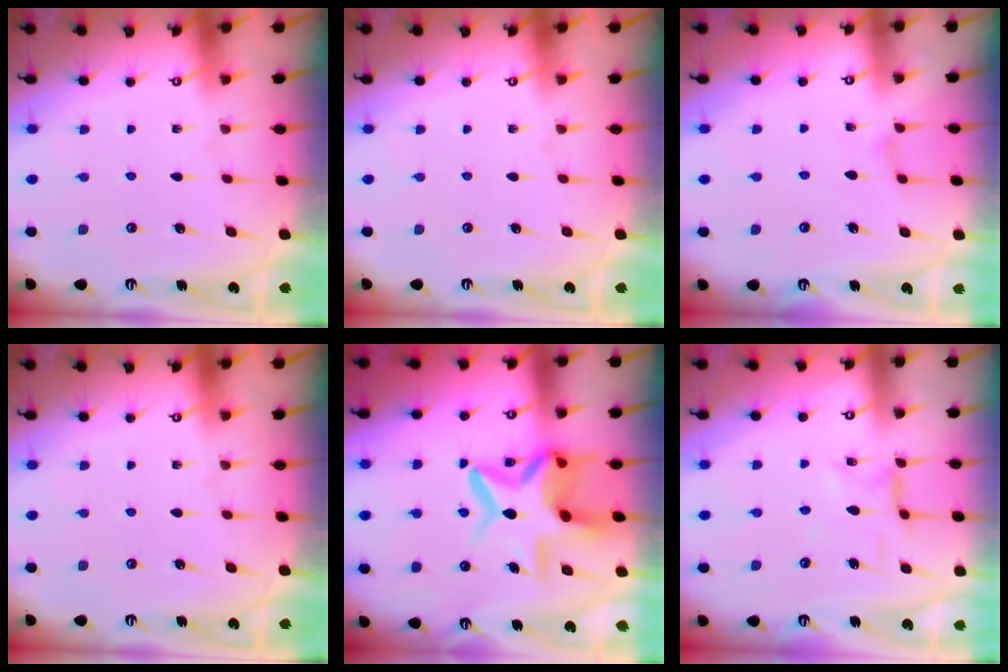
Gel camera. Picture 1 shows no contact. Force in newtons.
{"total": 0.0}
{"total": 2.9, "press": 2.9, "slide": 0.4}
{"total": 0.0}
{"total": 13.0, "press": 12.9, "slide": 1.9}
{"total": 2.5, "press": 2.4, "slide": 0.4}